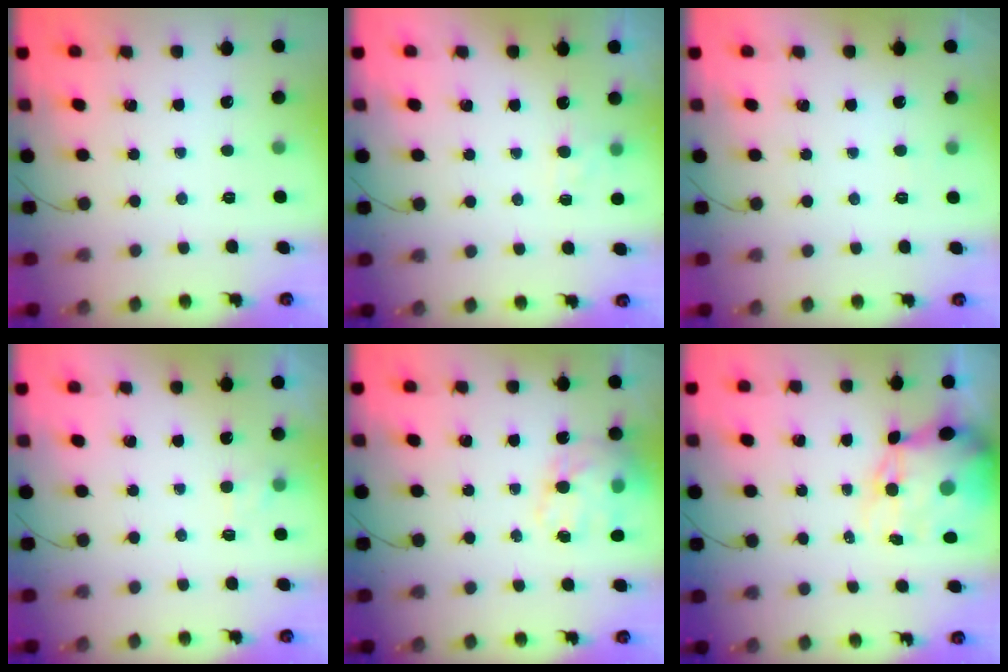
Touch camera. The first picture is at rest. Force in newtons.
{"total": 3.0, "press": 2.9, "slide": 1.1}
{"total": 1.8, "press": 1.3, "slide": 1.1}
{"total": 1.9, "press": 1.4, "slide": 1.2}
{"total": 15.7, "press": 15.2, "slide": 4.0}
{"total": 12.1, "press": 11.7, "slide": 3.0}